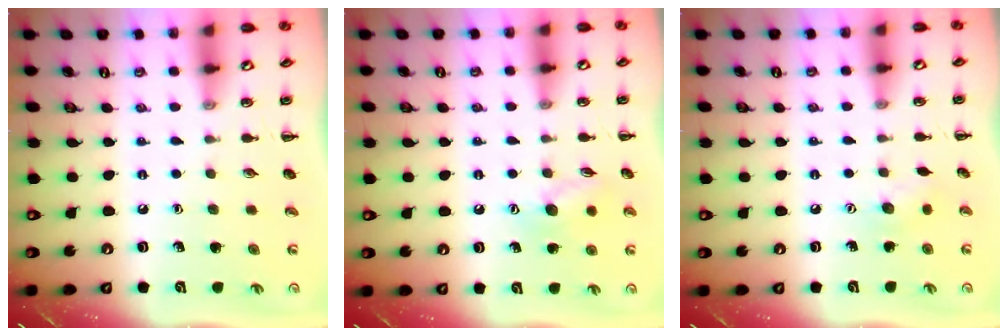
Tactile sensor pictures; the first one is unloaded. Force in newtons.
{"total": 8.5, "press": 8.5, "slide": 0.7}
{"total": 5.8, "press": 5.7, "slide": 0.7}